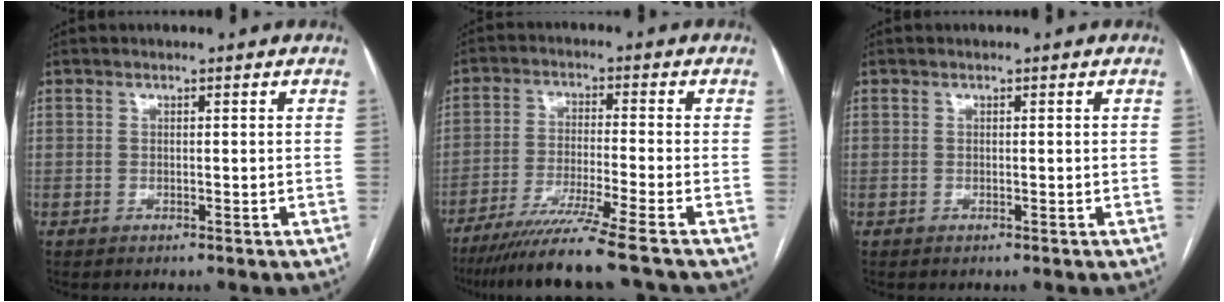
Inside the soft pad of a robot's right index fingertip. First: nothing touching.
{"total": 11.9, "force": [-9.6, -2.0, 6.8], "torque": [-0.098, -0.040, -0.157]}
{"total": 0.0}